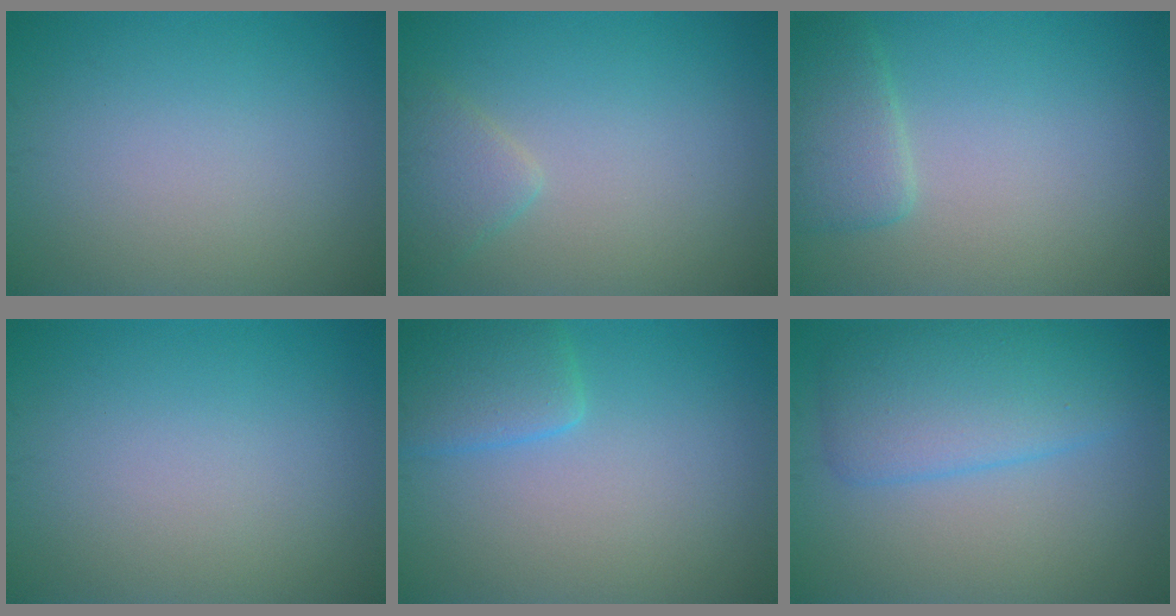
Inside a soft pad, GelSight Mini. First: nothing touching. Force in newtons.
{"total": 2.1, "press": 2.1, "slide": 0.1}
{"total": 2.9, "press": 2.9, "slide": 0.3}
{"total": 0.0}
{"total": 3.2, "press": 3.2, "slide": 0.3}
{"total": 5.4, "press": 5.4, "slide": 0.3}